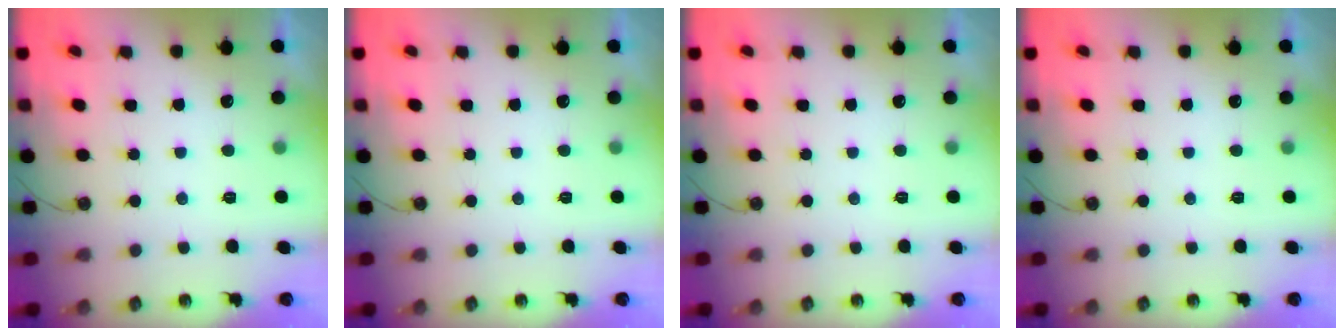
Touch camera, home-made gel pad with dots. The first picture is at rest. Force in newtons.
{"total": 0.0}
{"total": 0.0}
{"total": 0.0}